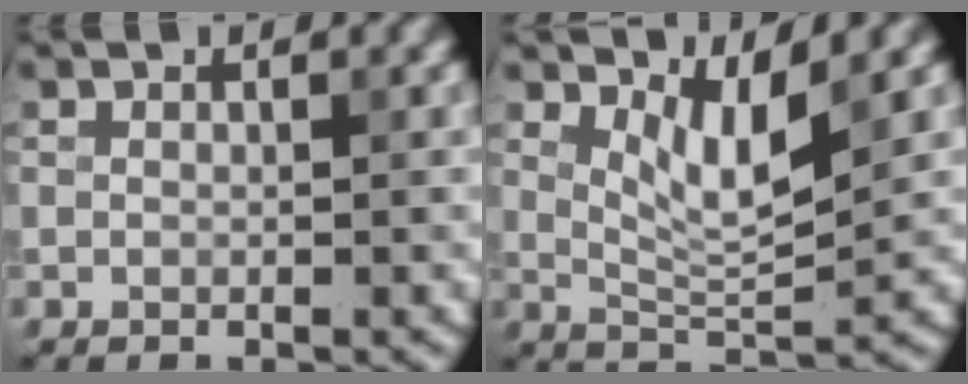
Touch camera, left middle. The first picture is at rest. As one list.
[{"total": 3.4, "force": [1.9, 0.7, 2.7], "torque": [-0.059, -0.009, 0.041]}]